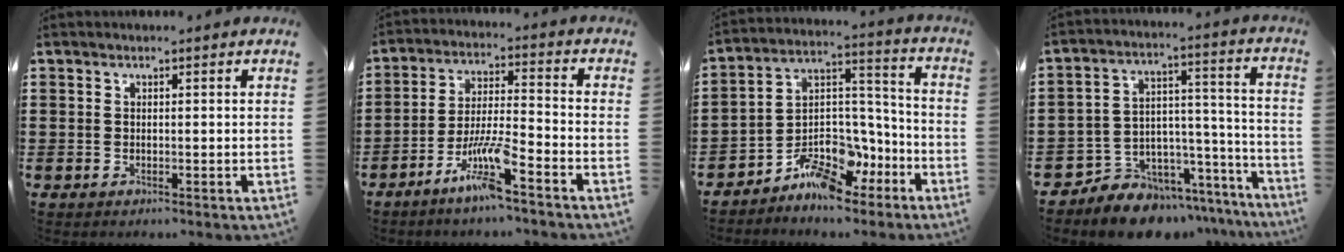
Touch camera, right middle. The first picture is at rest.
{"total": 8.5, "force": [-5.6, 0.9, 6.3], "torque": [-0.135, -0.008, -0.110]}
{"total": 9.5, "force": [-7.5, 4.4, 3.8], "torque": [-0.080, 0.021, -0.143]}
{"total": 7.5, "force": [-6.9, 3.0, -0.4], "torque": [0.002, 0.008, -0.132]}